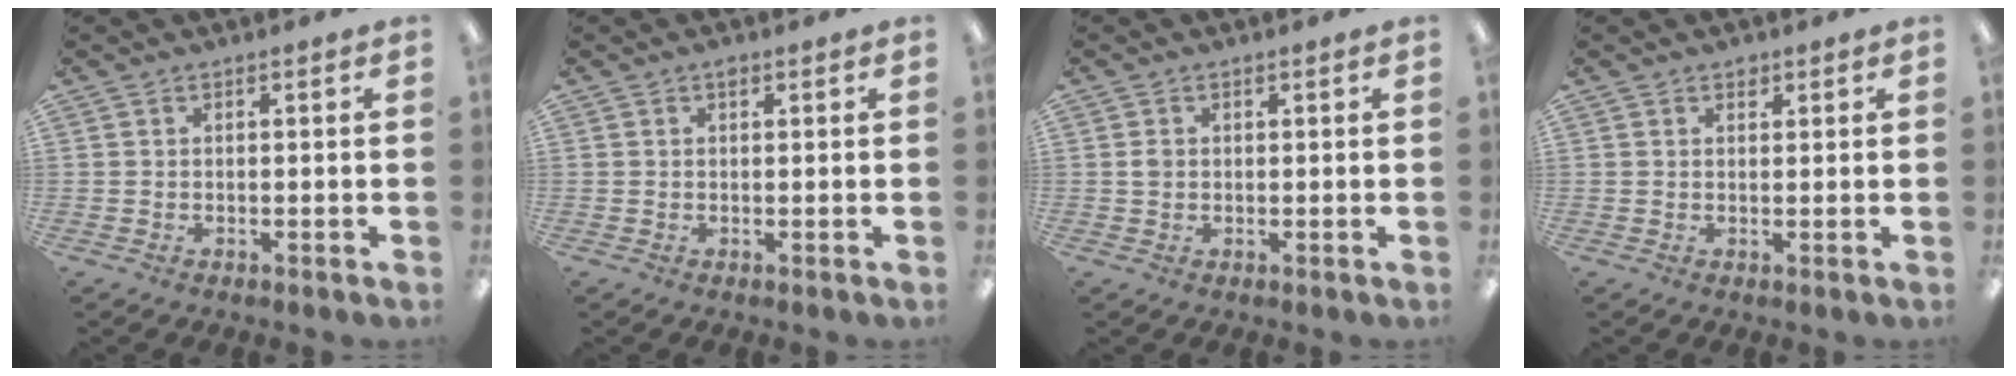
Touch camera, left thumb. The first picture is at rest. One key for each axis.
{"total": 1.1, "fx": 0.6, "fy": 0.6, "fz": 0.7, "tx": -0.007, "ty": 0.000, "tz": 0.008}
{"total": 1.4, "fx": 0.3, "fy": 1.2, "fz": 0.7, "tx": -0.014, "ty": 0.006, "tz": 0.004}
{"total": 1.5, "fx": 1.1, "fy": 0.9, "fz": 0.5, "tx": -0.002, "ty": -0.002, "tz": 0.018}